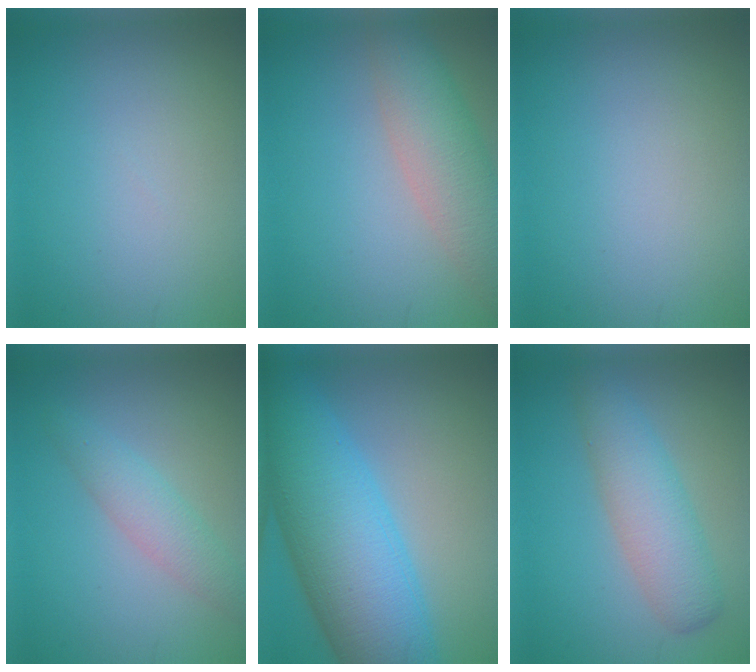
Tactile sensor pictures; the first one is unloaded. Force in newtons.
{"total": 5.7, "press": 5.6, "slide": 0.1}
{"total": 0.0}
{"total": 2.8, "press": 2.8, "slide": 0.1}
{"total": 12.4, "press": 12.4, "slide": 0.4}
{"total": 4.8, "press": 4.8, "slide": 0.1}